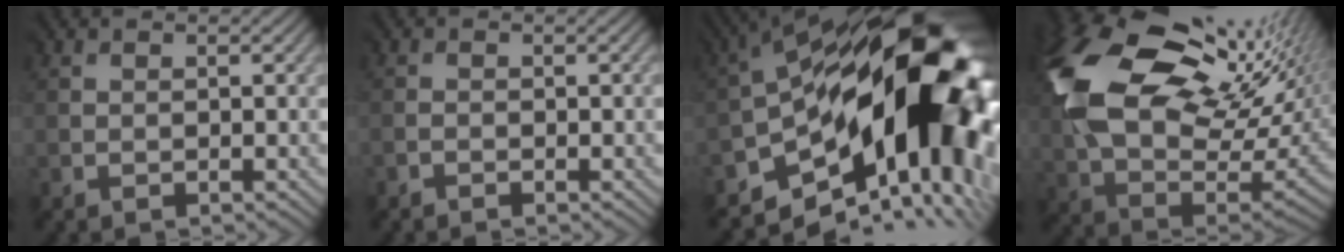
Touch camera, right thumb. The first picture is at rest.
{"total": 0.9, "force": [-0.8, -0.3, -0.4], "torque": [0.002, 0.001, -0.016]}
{"total": 18.4, "force": [-4.0, 9.3, 15.4], "torque": [-0.232, -0.014, -0.065]}
{"total": 18.9, "force": [7.4, 10.9, 13.6], "torque": [-0.328, 0.005, 0.146]}